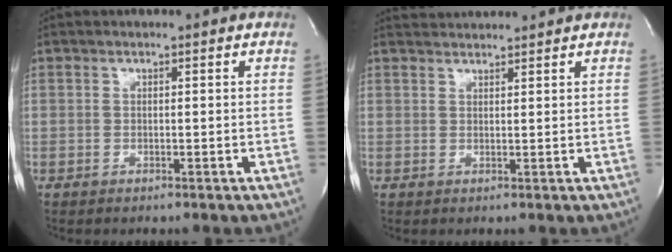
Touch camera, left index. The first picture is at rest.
{"total": 3.0, "force": [3.0, -0.3, -0.1], "torque": [-0.004, 0.020, 0.053]}